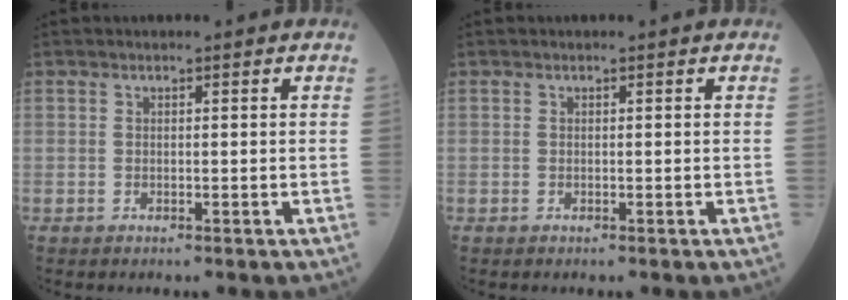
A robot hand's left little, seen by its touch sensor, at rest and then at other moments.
{"total": 0.0}